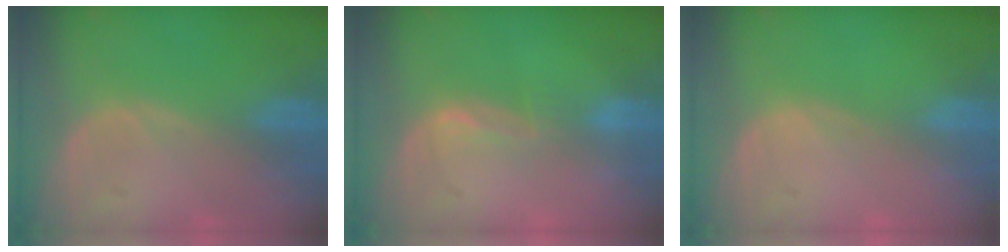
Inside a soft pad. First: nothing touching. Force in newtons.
{"total": 2.0, "press": 2.0, "slide": 0.3}
{"total": 0.0}